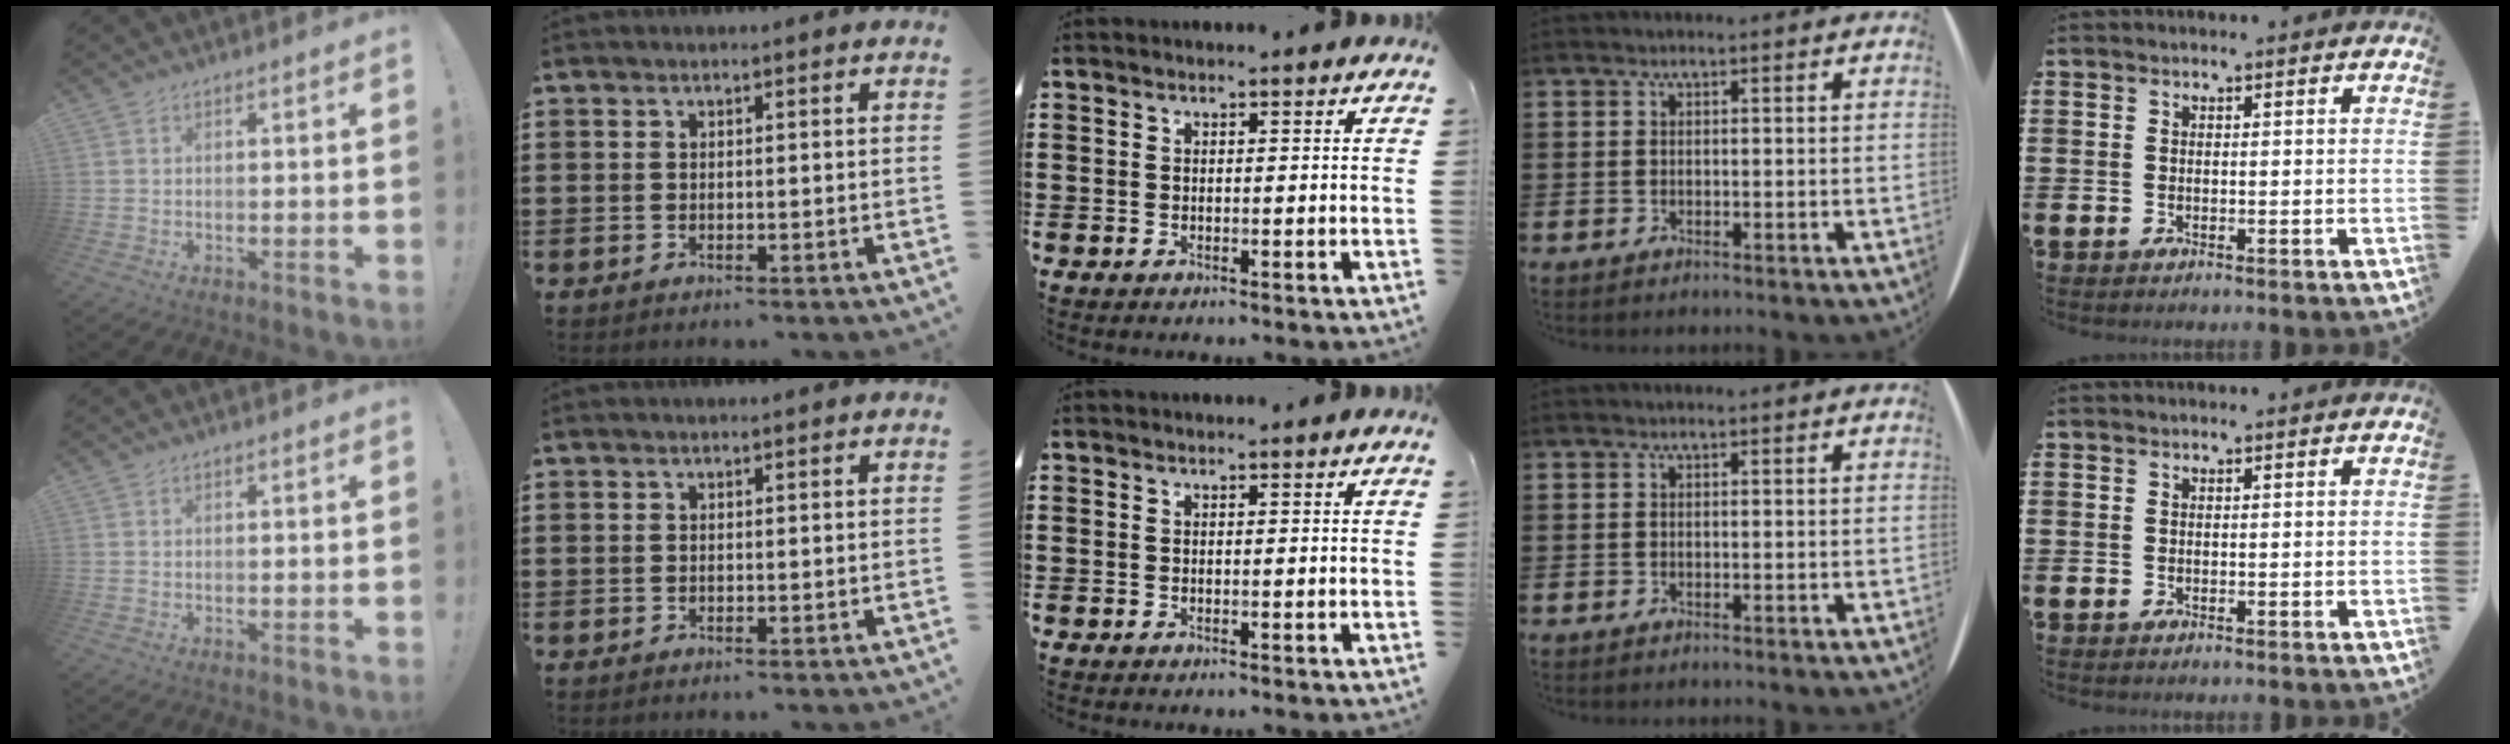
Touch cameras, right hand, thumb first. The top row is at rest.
{}